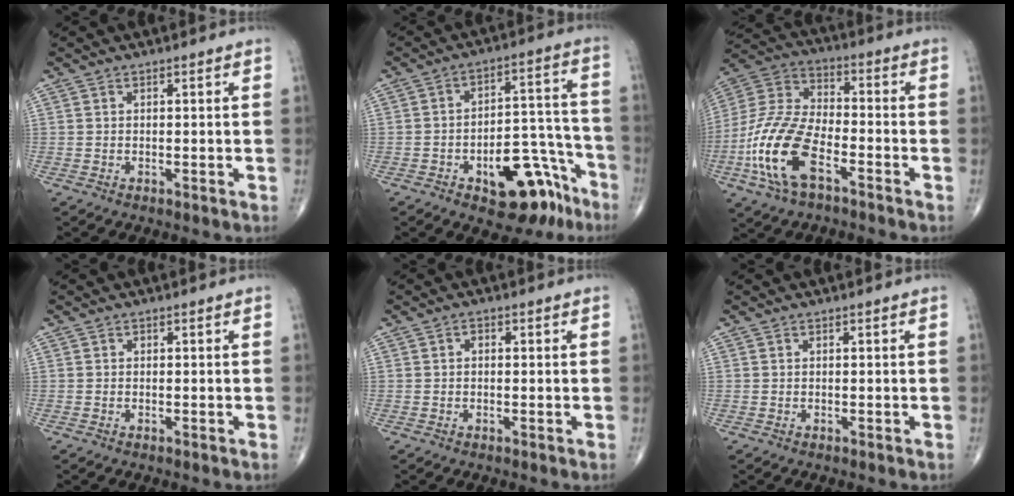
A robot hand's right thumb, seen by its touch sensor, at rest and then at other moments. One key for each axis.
{"total": 15.6, "fx": -8.6, "fy": 7.7, "fz": 10.5, "tx": -0.097, "ty": 0.080, "tz": -0.112}
{"total": 16.9, "fx": -6.9, "fy": 8.1, "fz": 13.2, "tx": -0.282, "ty": 0.032, "tz": -0.137}
{"total": 0.0}
{"total": 1.1, "fx": 0.2, "fy": 0.7, "fz": 0.8, "tx": -0.008, "ty": 0.005, "tz": -0.001}
{"total": 0.0}